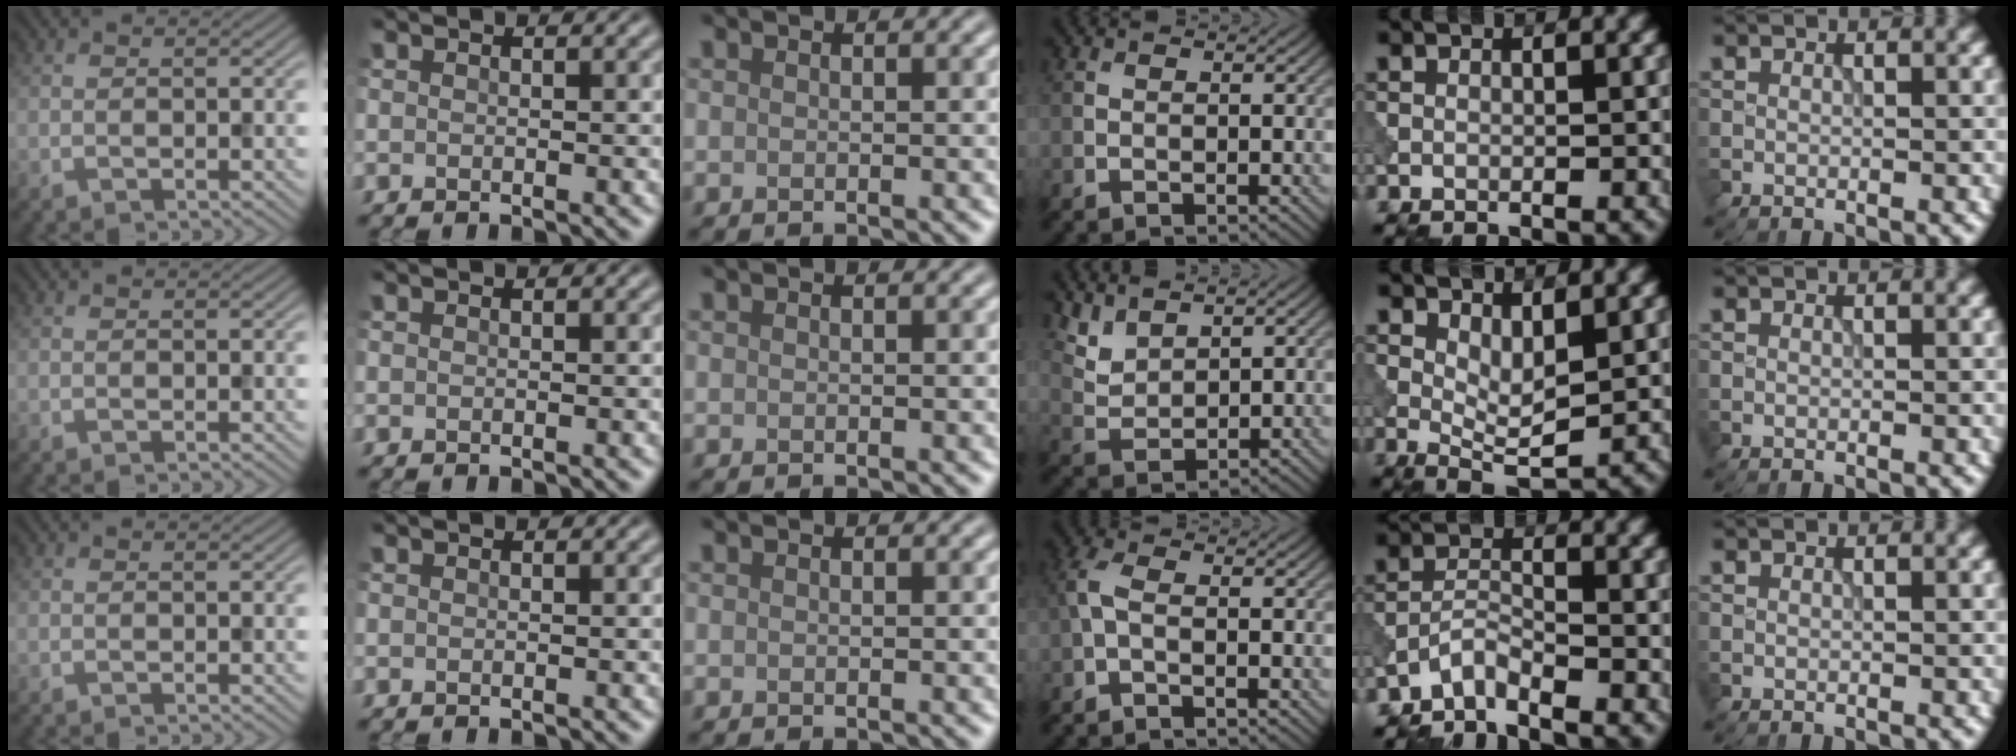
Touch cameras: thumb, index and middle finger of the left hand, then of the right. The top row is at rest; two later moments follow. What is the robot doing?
{"motion": "dispense", "object": "pipette"}